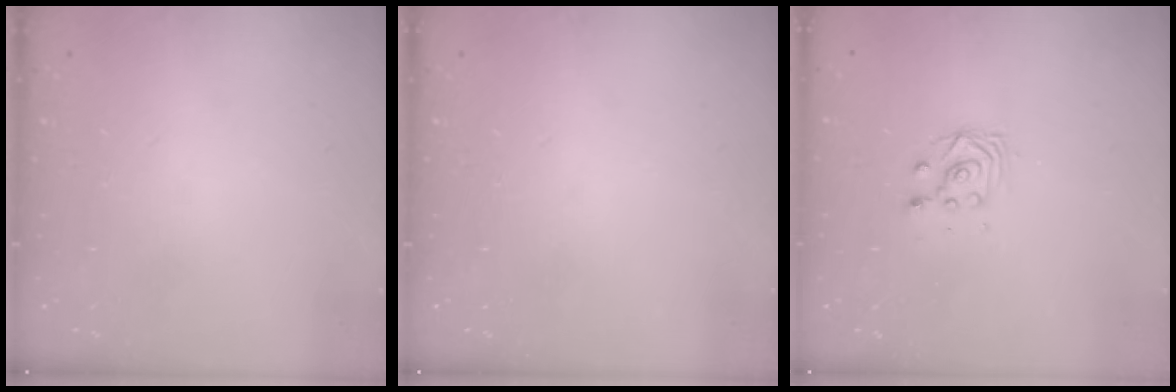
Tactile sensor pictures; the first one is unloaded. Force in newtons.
{"total": 0.0}
{"total": 2.8, "press": 2.5, "slide": 1.3}